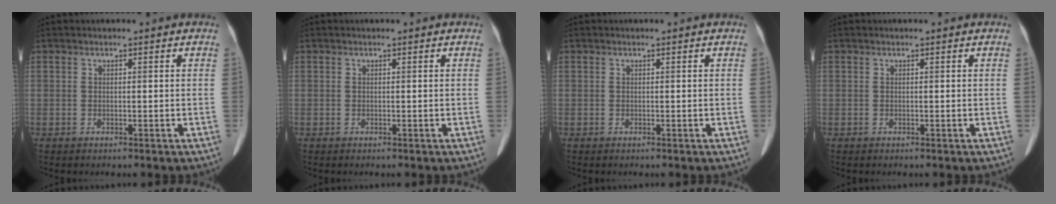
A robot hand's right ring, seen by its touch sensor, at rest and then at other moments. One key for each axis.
{"total": 0.0}
{"total": 0.0}
{"total": 0.0}